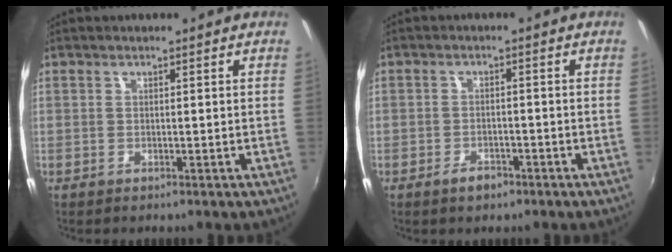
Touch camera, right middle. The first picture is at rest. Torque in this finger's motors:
{"motor_torque": [0.55, -0.43, -0.07, -0.02]}